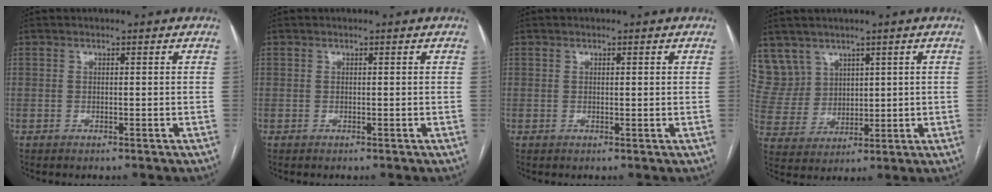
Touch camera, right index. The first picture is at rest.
{"total": 0.0}
{"total": 0.8, "force": [0.3, 0.1, 0.7], "torque": [-0.014, 0.001, 0.004]}
{"total": 8.5, "force": [5.6, 6.4, 0.2], "torque": [-0.014, 0.024, 0.129]}